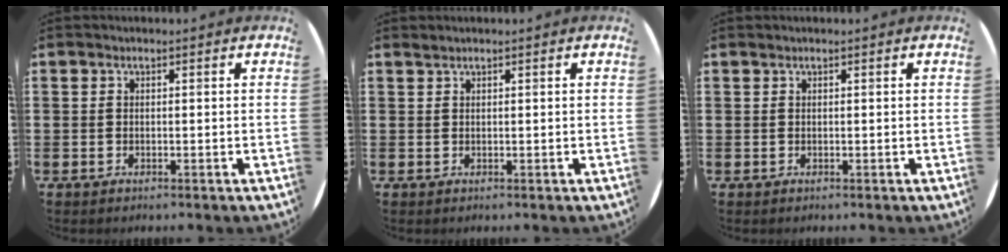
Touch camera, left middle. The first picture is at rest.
{"total": 0.5, "force": [0.5, -0.1, 0.0], "torque": [-0.002, -0.001, 0.011]}
{"total": 0.0}